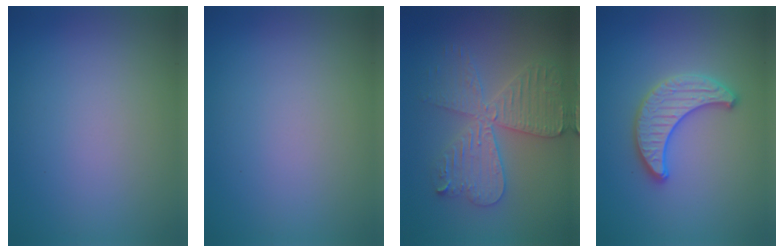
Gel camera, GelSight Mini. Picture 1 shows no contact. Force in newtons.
{"total": 0.0}
{"total": 5.7, "press": 5.6, "slide": 0.8}
{"total": 3.4, "press": 3.4, "slide": 0.1}